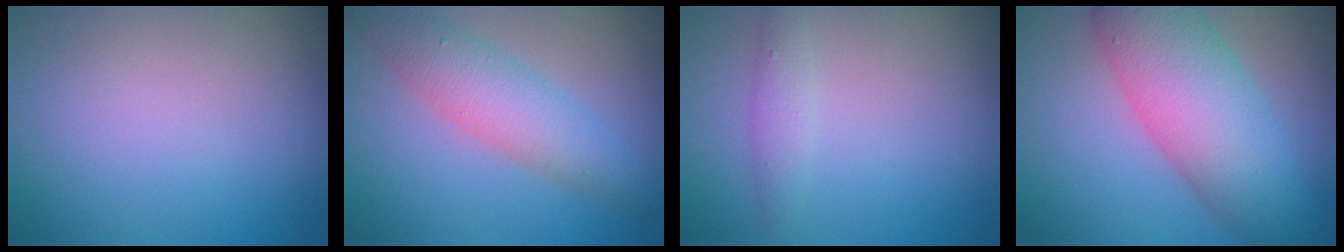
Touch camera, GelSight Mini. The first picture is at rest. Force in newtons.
{"total": 4.4, "press": 4.4, "slide": 0.2}
{"total": 1.6, "press": 1.6, "slide": 0.0}
{"total": 9.5, "press": 9.5, "slide": 0.1}